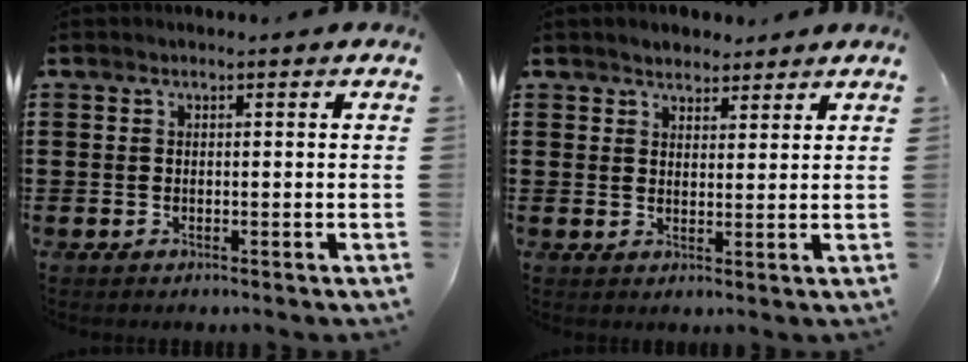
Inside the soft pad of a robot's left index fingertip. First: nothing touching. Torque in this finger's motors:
{"motor_torque": [1.14, -0.68, 0.21, 0.05]}